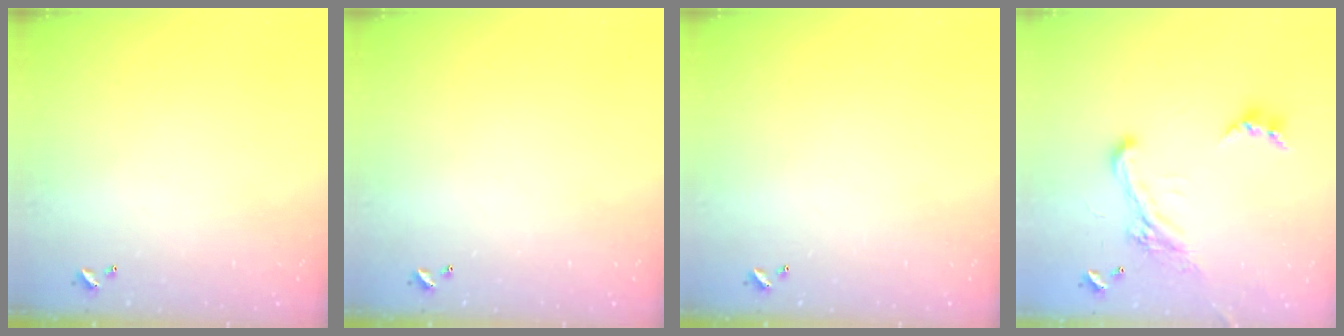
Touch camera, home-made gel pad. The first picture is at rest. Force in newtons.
{"total": 0.0}
{"total": 0.0}
{"total": 3.4, "press": 3.1, "slide": 1.4}